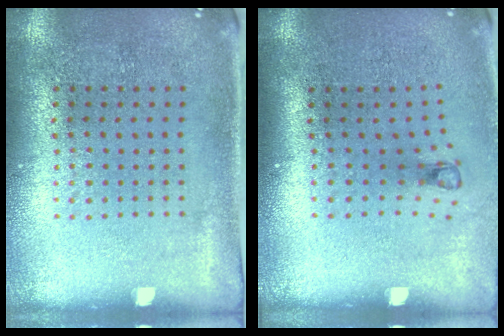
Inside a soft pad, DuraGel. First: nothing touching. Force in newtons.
{"total": 0.8, "press": 0.4, "slide": 0.7}